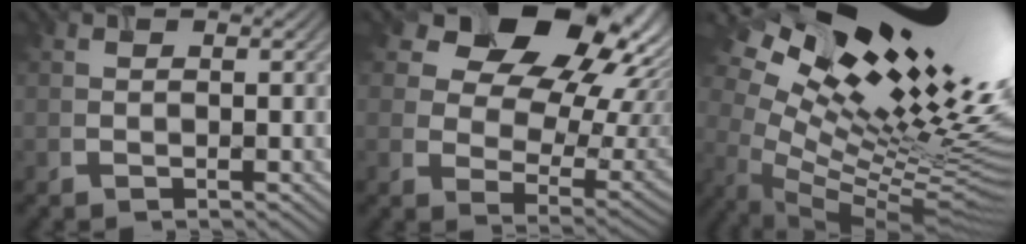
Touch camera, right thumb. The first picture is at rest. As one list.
[{"total": 17.7, "force": [8.9, 12.0, 9.6], "torque": [-0.165, 0.028, 0.146]}, {"total": 19.9, "force": [10.6, 6.8, 15.4], "torque": [-0.264, 0.044, 0.153]}]